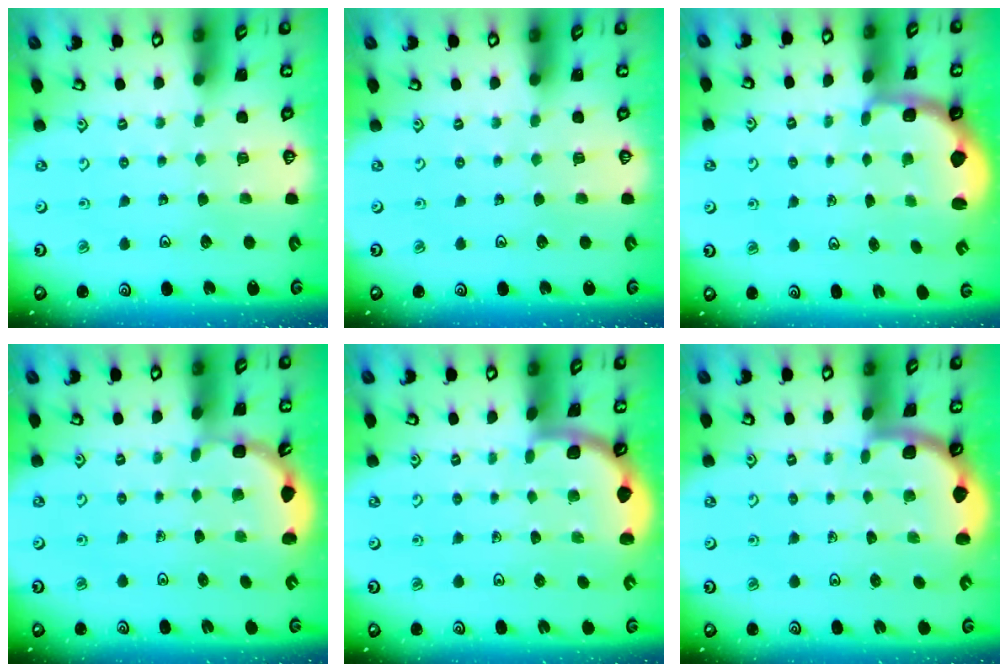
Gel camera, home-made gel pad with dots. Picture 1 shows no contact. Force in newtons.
{"total": 0.0}
{"total": 2.3, "press": 1.2, "slide": 1.9}
{"total": 3.2, "press": 2.9, "slide": 1.4}
{"total": 1.9, "press": 1.9, "slide": 0.0}
{"total": 1.8, "press": 1.8, "slide": 0.1}